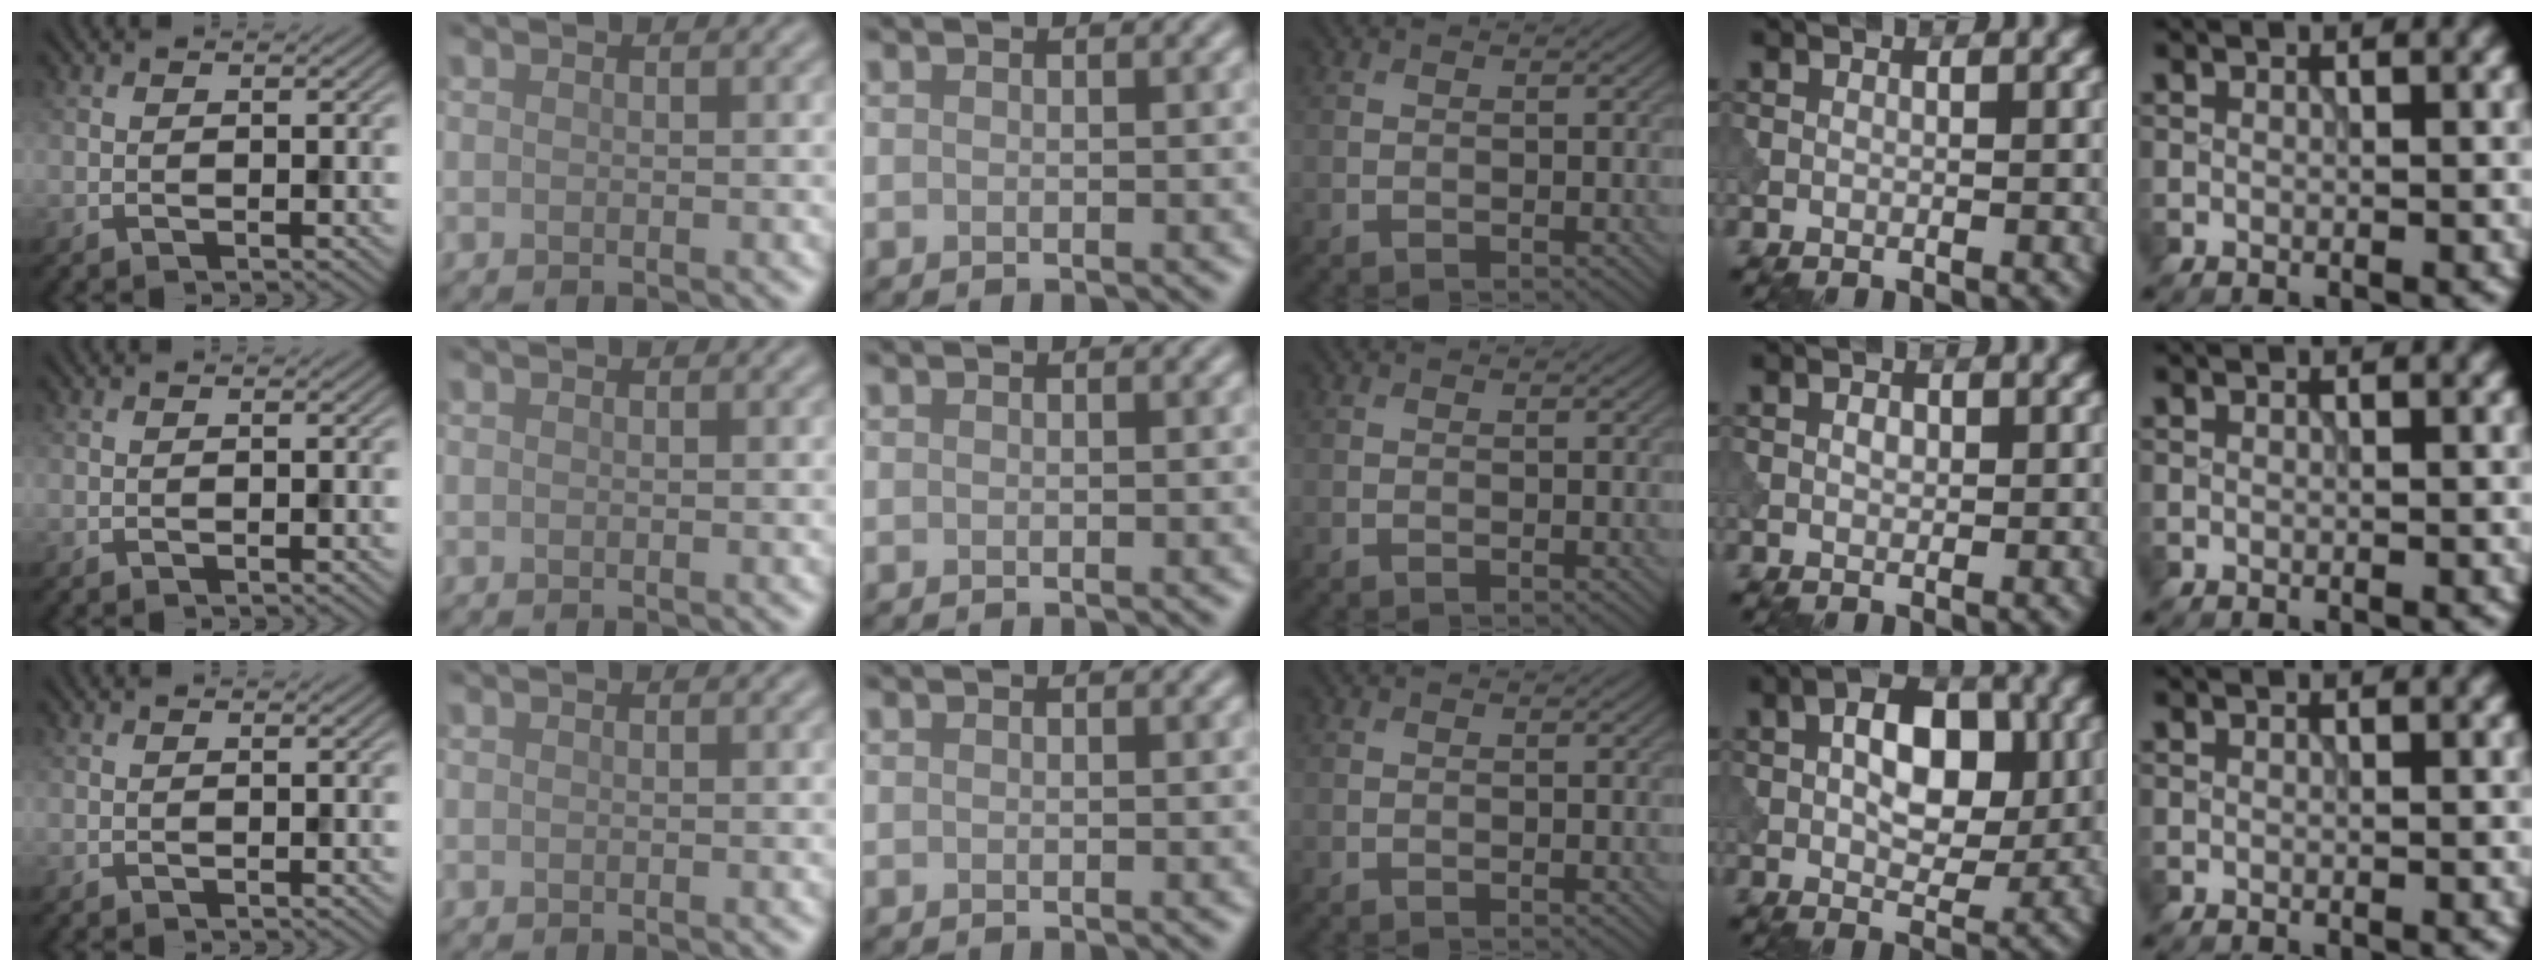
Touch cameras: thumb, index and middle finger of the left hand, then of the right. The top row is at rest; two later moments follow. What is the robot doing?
{"motion": "press", "object": "tv remote"}